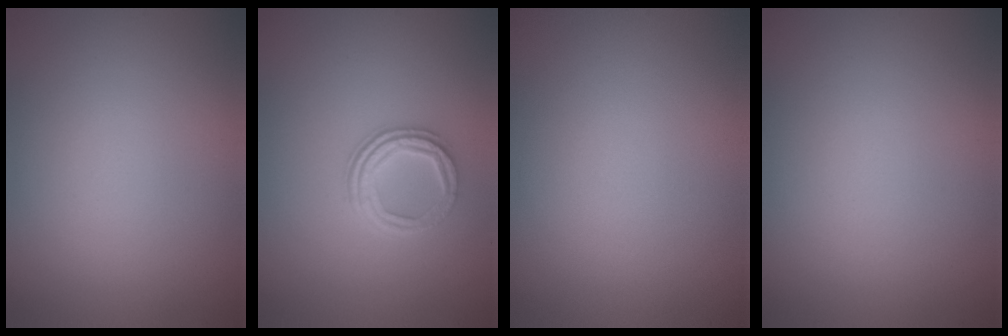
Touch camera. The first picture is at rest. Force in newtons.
{"total": 3.1, "press": 2.4, "slide": 1.9}
{"total": 0.0}
{"total": 0.0}